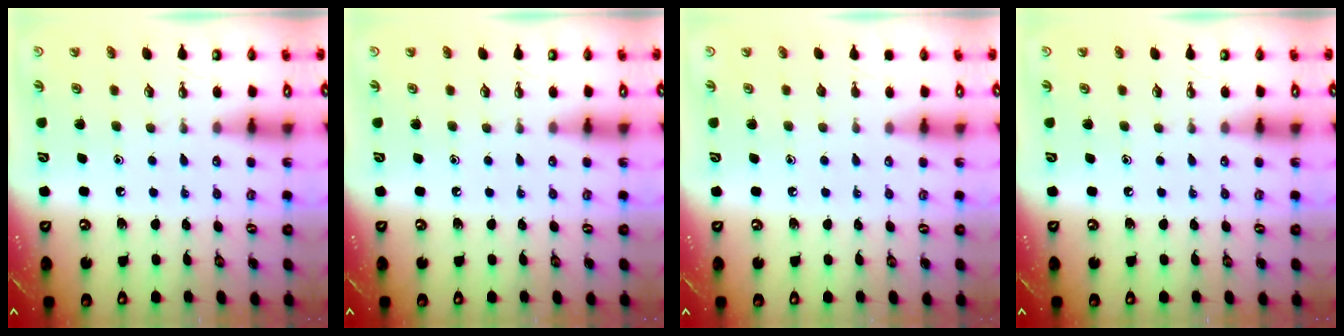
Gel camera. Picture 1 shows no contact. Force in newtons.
{"total": 0.0}
{"total": 0.0}
{"total": 0.0}